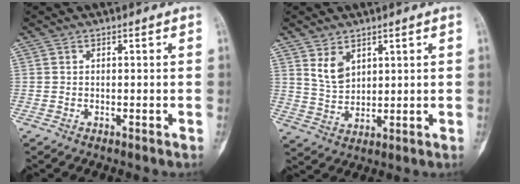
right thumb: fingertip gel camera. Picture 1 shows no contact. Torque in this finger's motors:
{"motor_torque": [-0.12, 0.18, 0.48, 0.32, 0.01]}